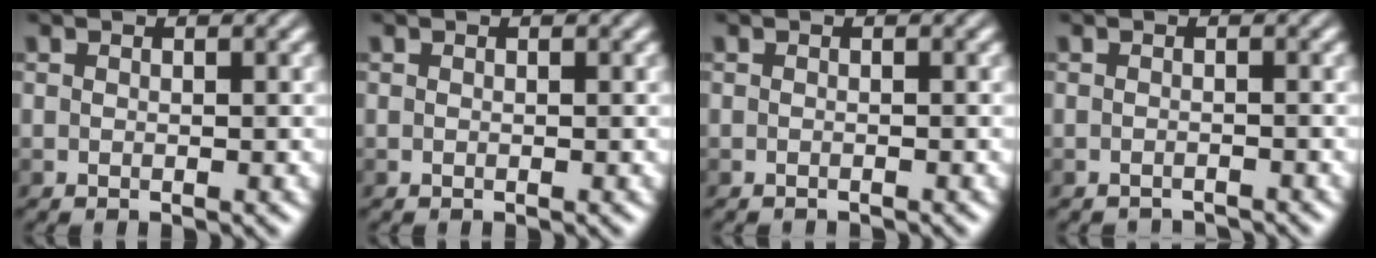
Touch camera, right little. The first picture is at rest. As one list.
[{"total": 0.0}, {"total": 0.9, "force": [-0.9, 0.1, 0.1], "torque": [0.002, -0.004, -0.015]}, {"total": 2.2, "force": [-2.2, 0.1, 0.2], "torque": [0.004, -0.006, -0.031]}]